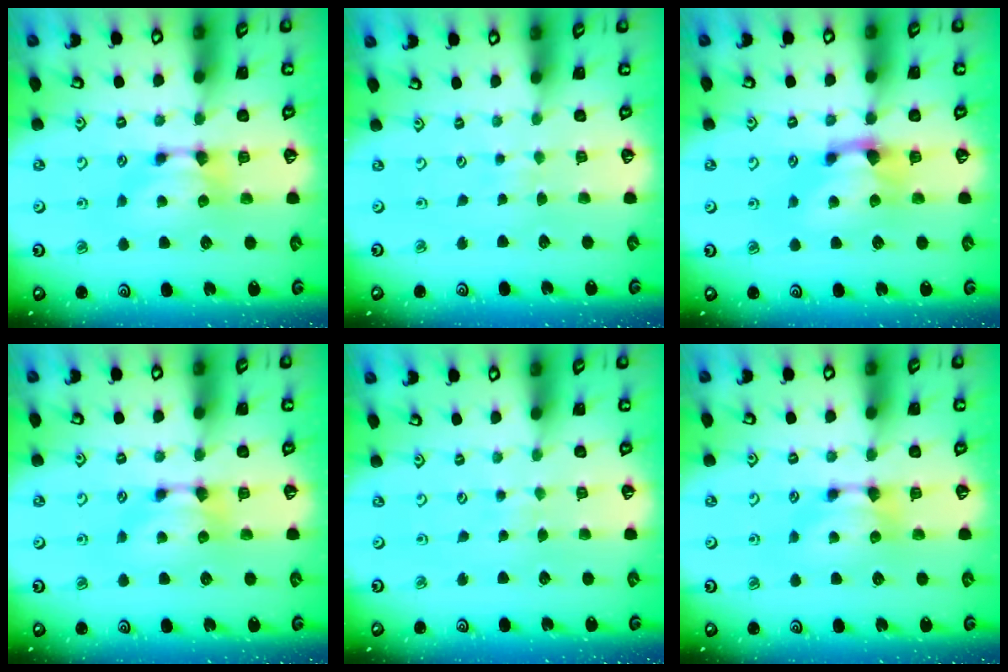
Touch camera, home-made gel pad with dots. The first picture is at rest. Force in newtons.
{"total": 4.4, "press": 4.4, "slide": 0.3}
{"total": 2.2, "press": 2.1, "slide": 0.9}
{"total": 0.0}
{"total": 5.8, "press": 5.8, "slide": 0.2}
{"total": 0.0}